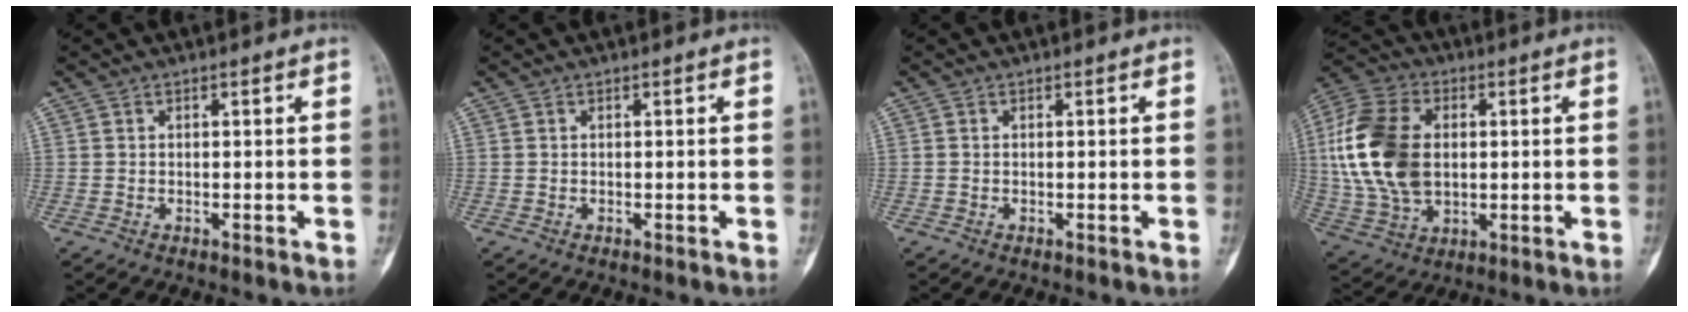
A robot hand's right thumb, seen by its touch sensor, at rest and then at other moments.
{"total": 0.0}
{"total": 0.0}
{"total": 19.0, "force": [1.5, 12.6, 14.2], "torque": [-0.287, 0.007, 0.033]}